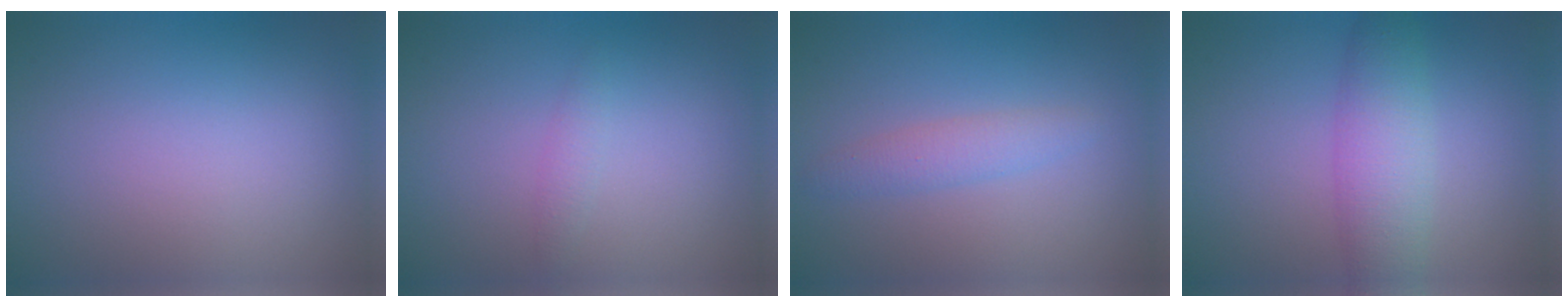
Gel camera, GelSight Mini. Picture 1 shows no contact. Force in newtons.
{"total": 1.0, "press": 1.0, "slide": 0.1}
{"total": 1.9, "press": 1.9, "slide": 0.1}
{"total": 4.7, "press": 4.7, "slide": 0.1}